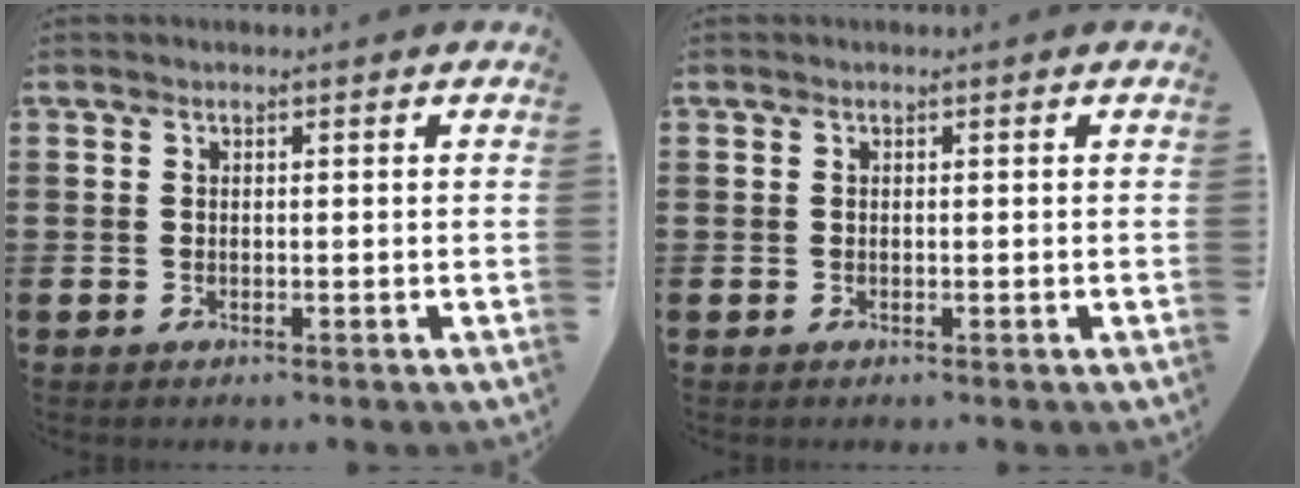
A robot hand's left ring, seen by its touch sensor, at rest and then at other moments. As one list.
[{"total": 0.0}]